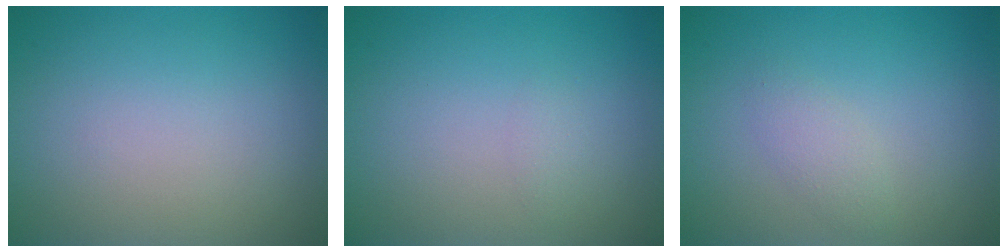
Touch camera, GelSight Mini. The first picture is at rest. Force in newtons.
{"total": 0.6, "press": 0.6, "slide": 0.0}
{"total": 1.5, "press": 1.5, "slide": 0.0}